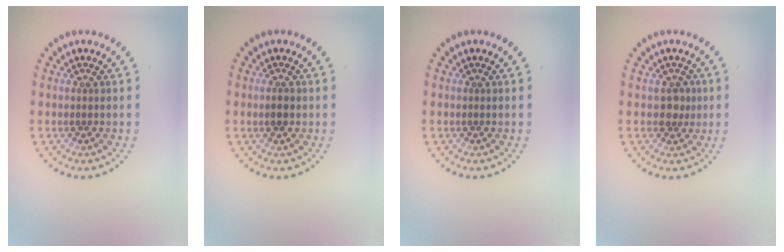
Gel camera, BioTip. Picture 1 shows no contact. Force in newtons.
{"total": 1.3, "press": 1.2, "slide": 0.2}
{"total": 0.0}
{"total": 1.7, "press": 1.4, "slide": 0.8}